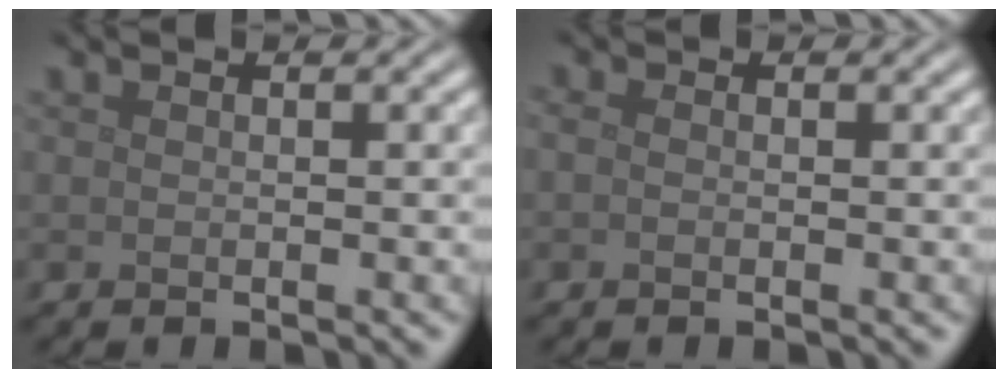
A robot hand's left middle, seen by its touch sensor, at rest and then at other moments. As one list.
[{"total": 0.6, "force": [-0.2, 0.4, 0.4], "torque": [-0.013, -0.002, -0.008]}]